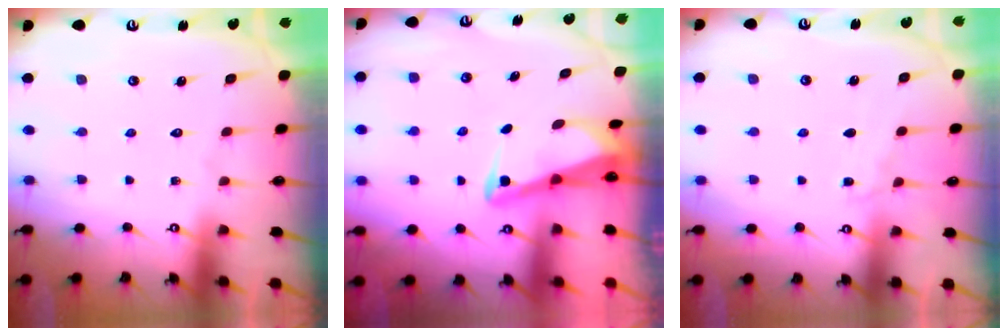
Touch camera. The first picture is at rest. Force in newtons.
{"total": 2.9, "press": 2.9, "slide": 0.3}
{"total": 3.7, "press": 3.7, "slide": 0.5}